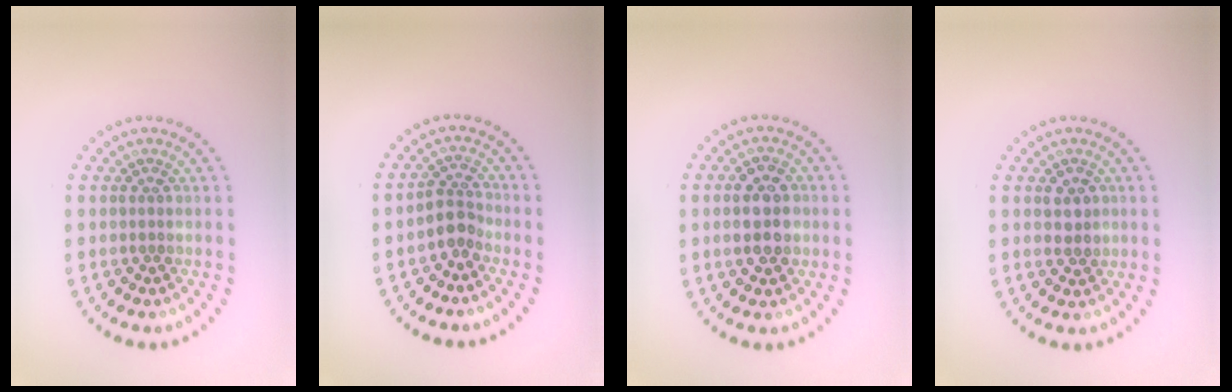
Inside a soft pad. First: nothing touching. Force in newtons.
{"total": 2.2, "press": 1.8, "slide": 1.3}
{"total": 3.9, "press": 3.9, "slide": 0.3}
{"total": 1.6, "press": 1.6, "slide": 0.2}